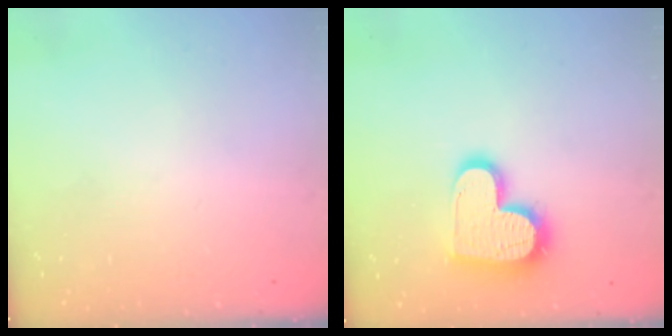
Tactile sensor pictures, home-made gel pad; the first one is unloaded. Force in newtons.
{"total": 16.1, "press": 16.0, "slide": 1.2}